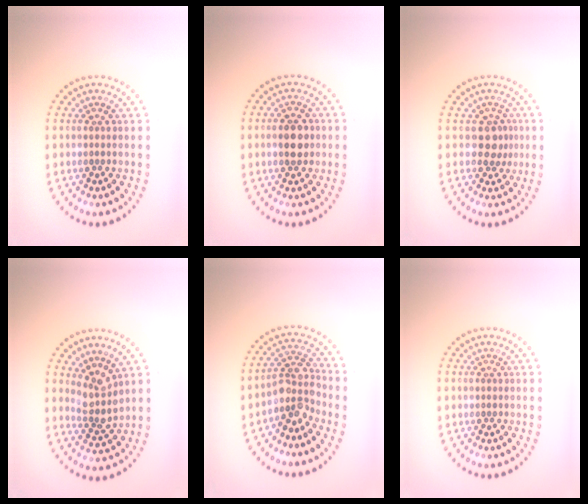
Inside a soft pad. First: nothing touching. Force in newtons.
{"total": 3.2, "press": 3.2, "slide": 0.1}
{"total": 2.2, "press": 1.8, "slide": 1.2}
{"total": 2.8, "press": 2.1, "slide": 1.8}
{"total": 3.8, "press": 3.1, "slide": 2.1}
{"total": 0.0}